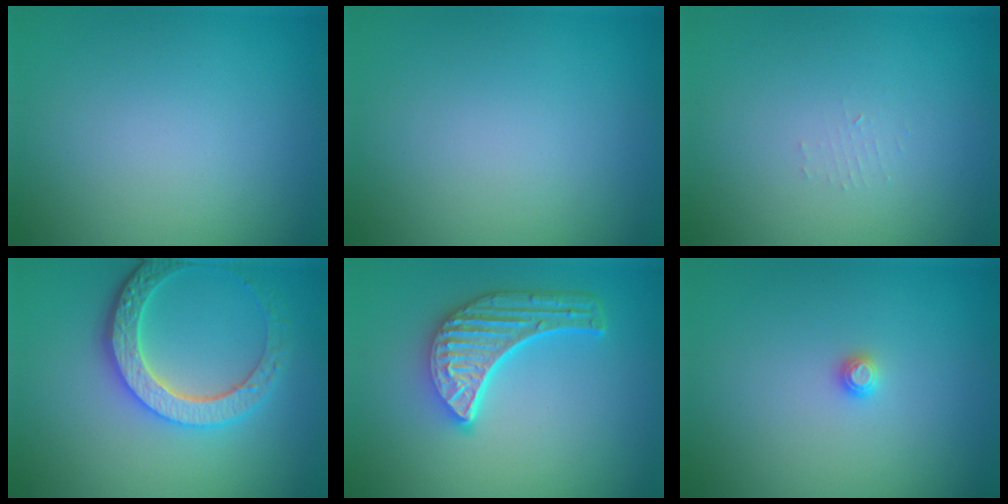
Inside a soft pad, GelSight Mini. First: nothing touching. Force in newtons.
{"total": 0.0}
{"total": 0.7, "press": 0.7, "slide": 0.1}
{"total": 4.9, "press": 4.2, "slide": 2.4}
{"total": 5.7, "press": 4.3, "slide": 3.7}
{"total": 0.8, "press": 0.8, "slide": 0.1}